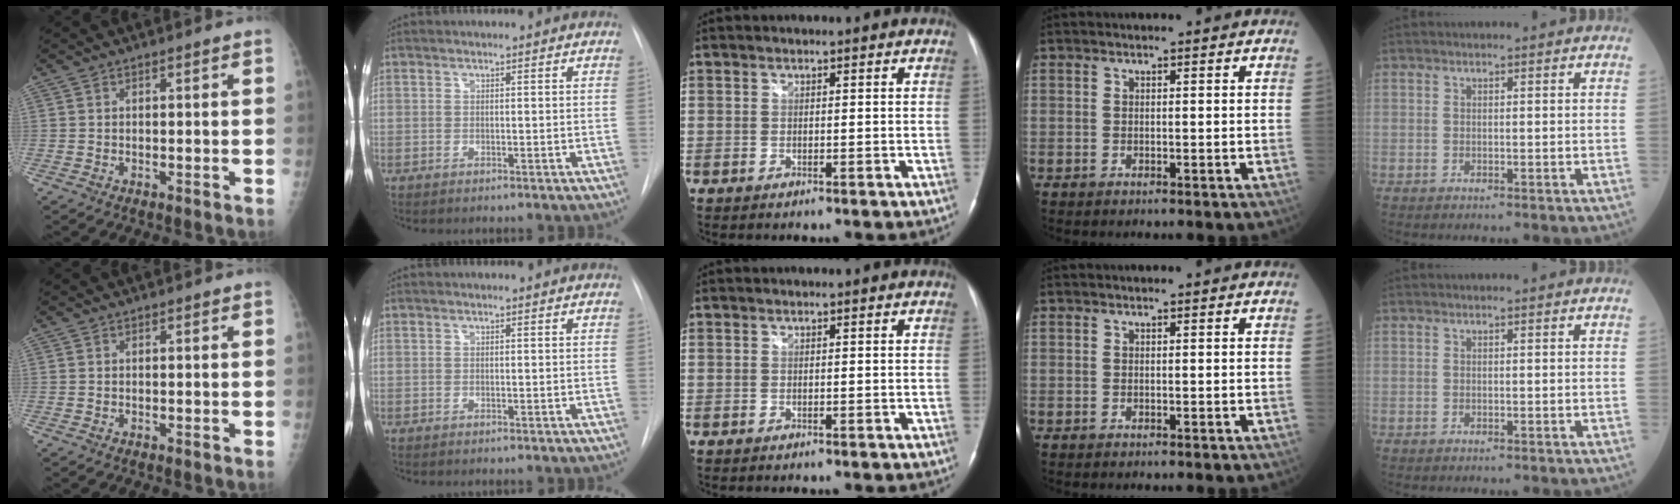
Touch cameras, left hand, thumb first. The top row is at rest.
{}